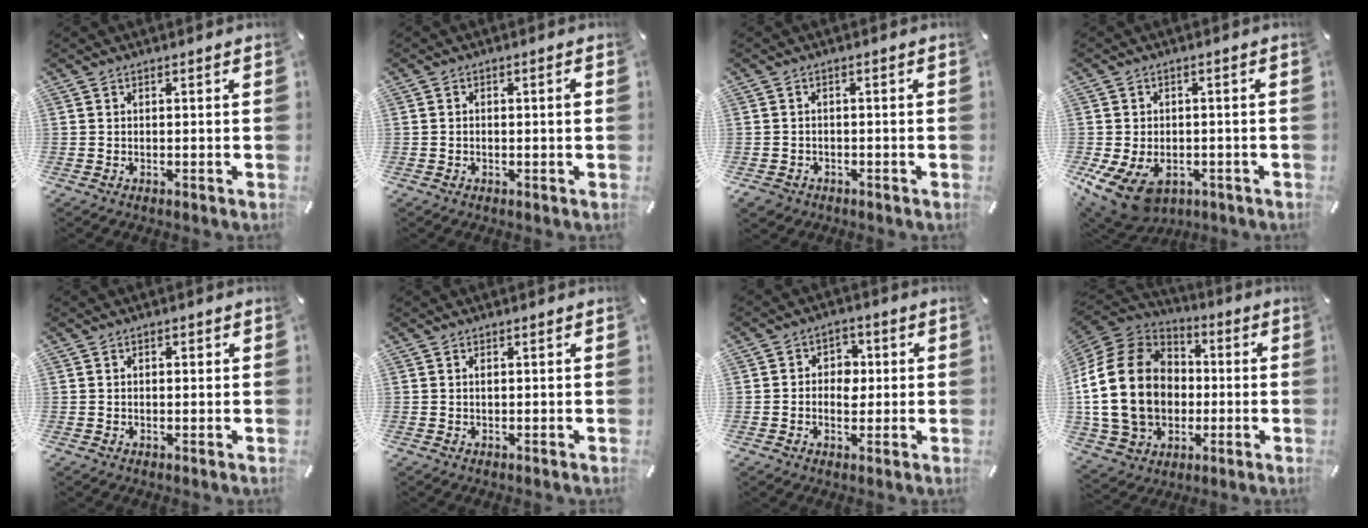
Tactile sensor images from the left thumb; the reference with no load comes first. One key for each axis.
{"total": 1.6, "fx": -0.2, "fy": 0.4, "fz": 1.5, "tx": -0.027, "ty": 0.003, "tz": -0.005}
{"total": 2.4, "fx": -1.4, "fy": 1.8, "fz": 0.6, "tx": -0.018, "ty": 0.006, "tz": -0.032}
{"total": 10.1, "fx": -4.3, "fy": 7.2, "fz": 5.6, "tx": -0.122, "ty": 0.019, "tz": -0.076}
{"total": 1.1, "fx": 0.1, "fy": 0.8, "fz": 0.8, "tx": -0.016, "ty": 0.006, "tz": 0.000}
{"total": 0.6, "fx": 0.1, "fy": 0.2, "fz": 0.6, "tx": -0.012, "ty": -0.001, "tz": 0.002}
{"total": 5.5, "fx": -0.4, "fy": 4.8, "fz": 2.7, "tx": -0.032, "ty": 0.004, "tz": -0.012}
{"total": 24.1, "fx": -1.4, "fy": 18.8, "fz": 15.0, "tx": -0.321, "ty": 0.020, "tz": -0.022}